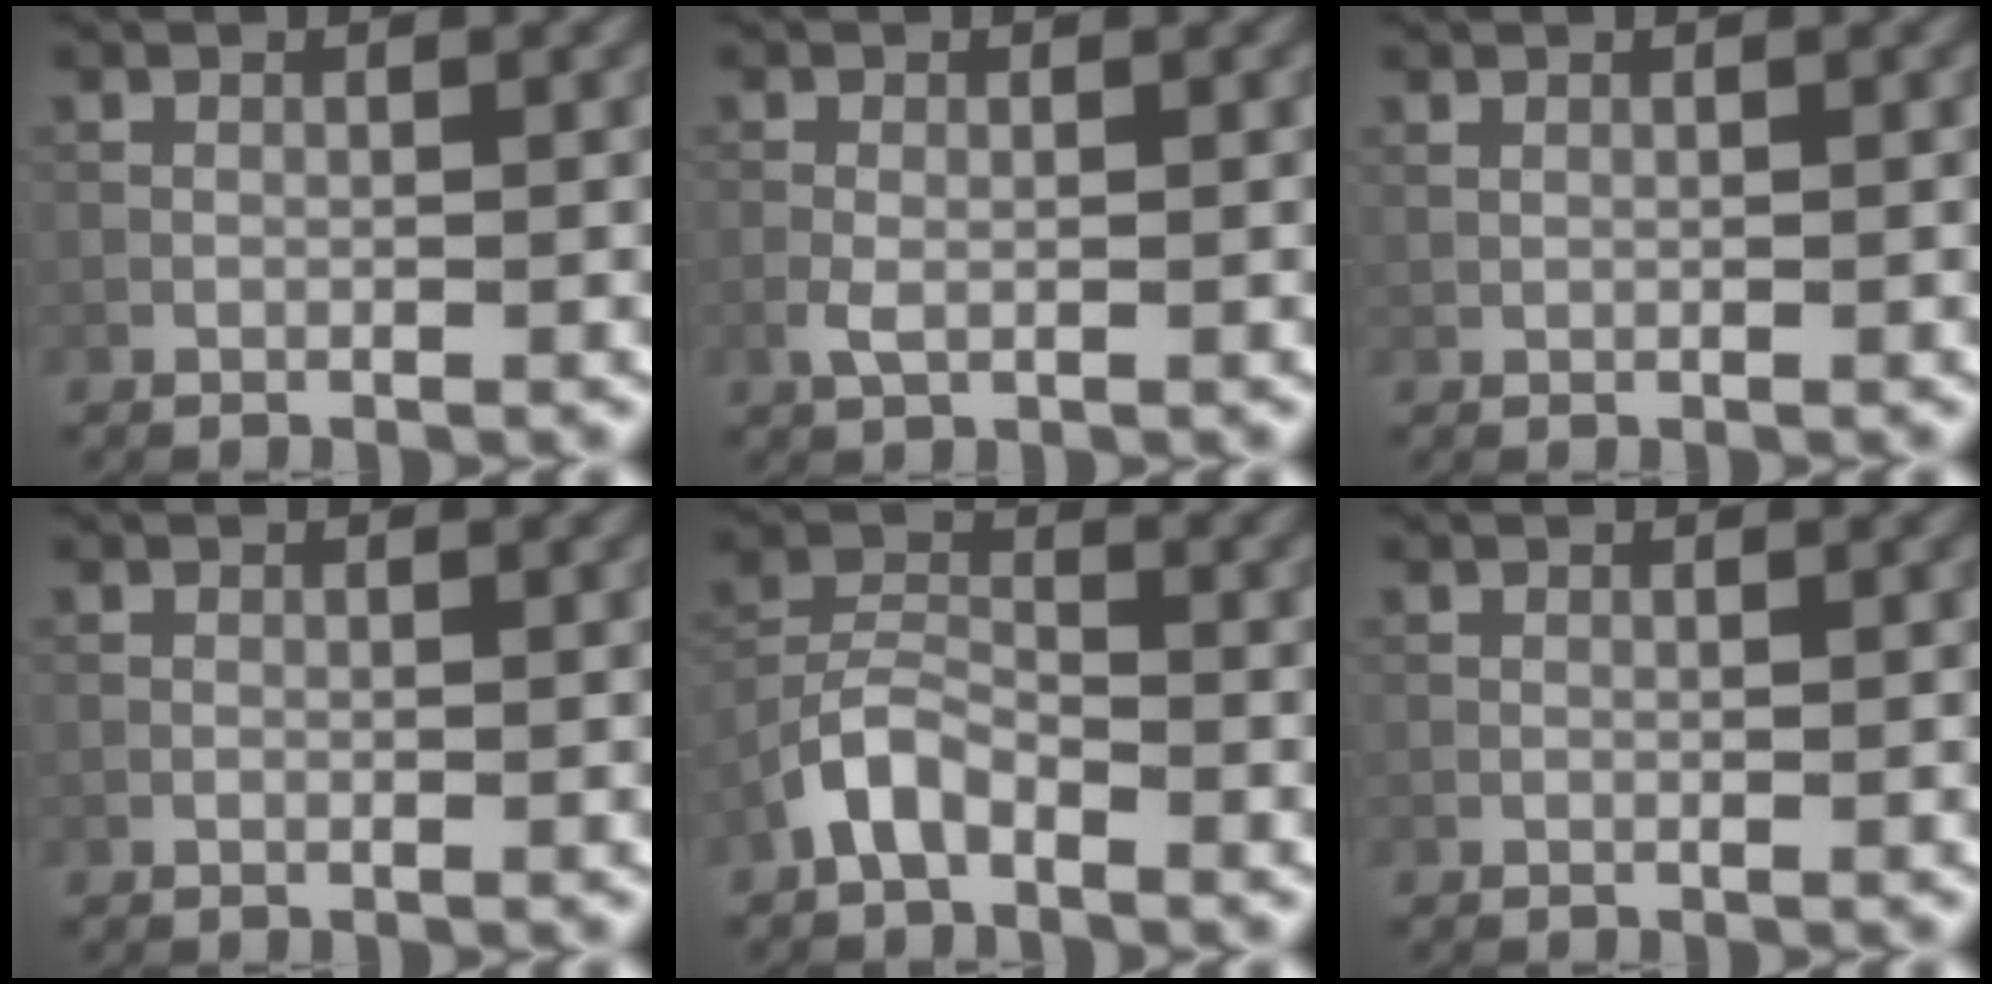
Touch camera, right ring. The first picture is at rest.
{"total": 1.5, "force": [-0.1, 0.8, 1.3], "torque": [-0.035, 0.001, -0.007]}
{"total": 0.5, "force": [0.5, 0.0, 0.1], "torque": [-0.005, 0.003, 0.009]}
{"total": 0.0}
{"total": 3.1, "force": [-1.9, 1.6, 1.8], "torque": [-0.039, 0.016, -0.048]}
{"total": 0.0}